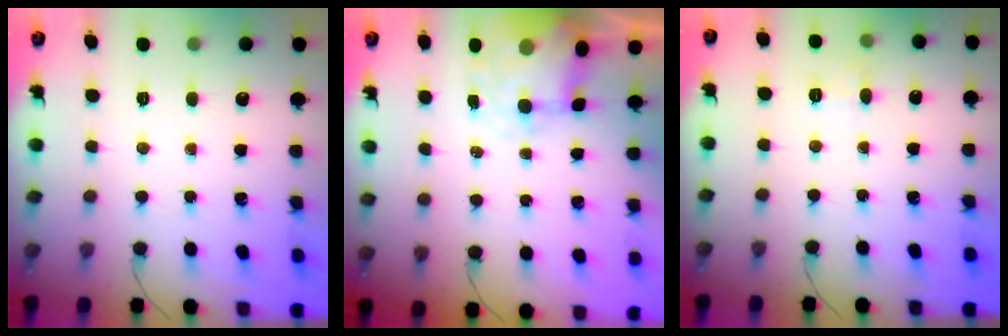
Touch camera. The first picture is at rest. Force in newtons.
{"total": 6.0, "press": 5.8, "slide": 1.6}
{"total": 5.5, "press": 5.3, "slide": 1.6}